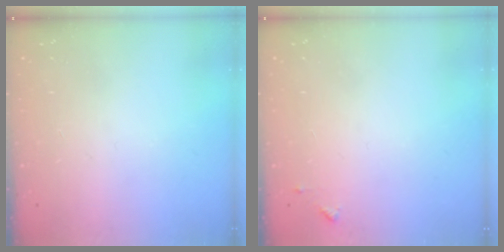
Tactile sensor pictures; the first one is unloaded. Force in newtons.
{"total": 5.1, "press": 5.1, "slide": 0.4}